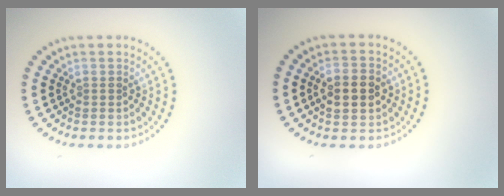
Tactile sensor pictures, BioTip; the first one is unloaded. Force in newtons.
{"total": 3.9, "press": 3.9, "slide": 0.3}